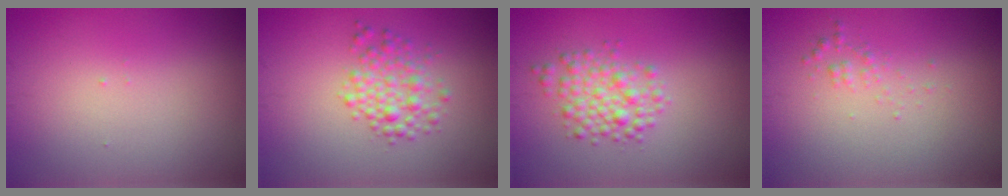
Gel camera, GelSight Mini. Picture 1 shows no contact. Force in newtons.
{"total": 2.9, "press": 2.9, "slide": 0.0}
{"total": 3.0, "press": 3.0, "slide": 0.1}
{"total": 0.9, "press": 0.9, "slide": 0.0}